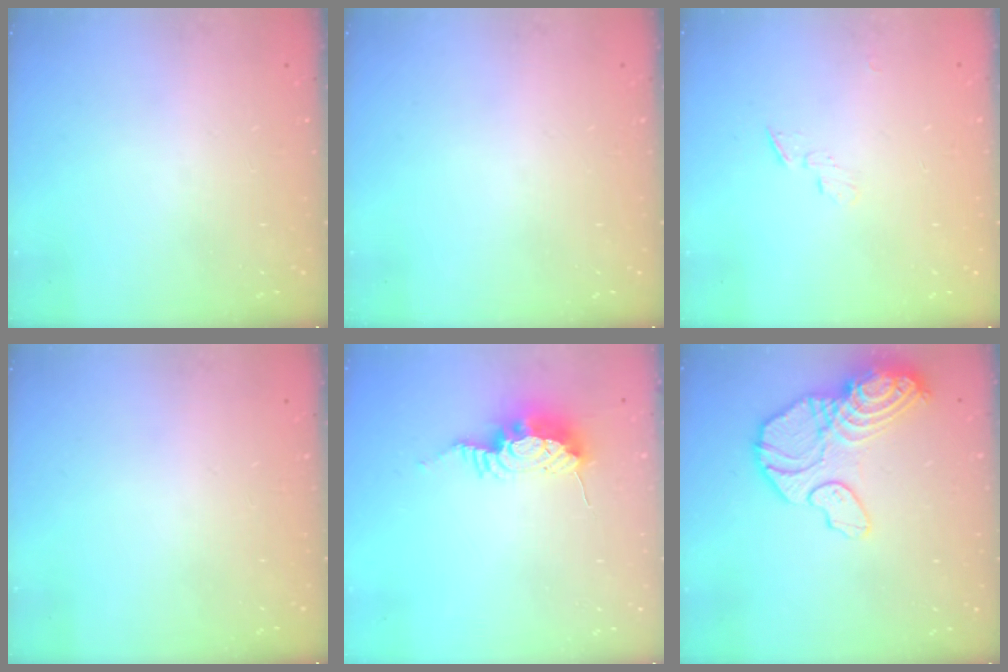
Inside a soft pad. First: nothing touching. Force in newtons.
{"total": 0.0}
{"total": 3.5, "press": 3.5, "slide": 0.4}
{"total": 0.0}
{"total": 9.6, "press": 9.6, "slide": 0.7}
{"total": 17.8, "press": 17.7, "slide": 1.9}